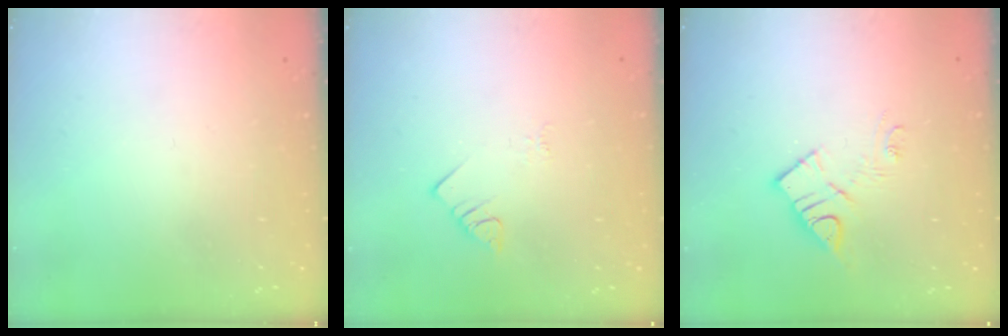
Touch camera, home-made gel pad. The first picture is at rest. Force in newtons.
{"total": 2.7, "press": 2.7, "slide": 0.3}
{"total": 9.9, "press": 9.9, "slide": 0.6}